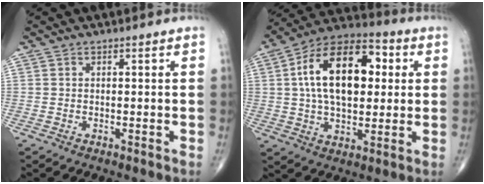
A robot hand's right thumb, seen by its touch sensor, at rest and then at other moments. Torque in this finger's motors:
{"motor_torque": [0.73, 3.95, 1.79, 0.08, 0.64]}